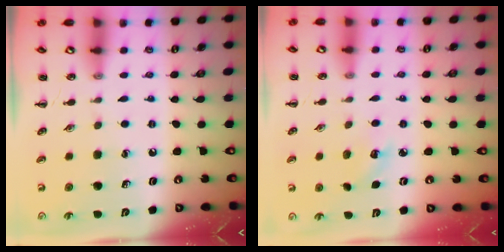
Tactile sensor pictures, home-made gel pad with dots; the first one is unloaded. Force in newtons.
{"total": 3.7, "press": 3.5, "slide": 1.1}